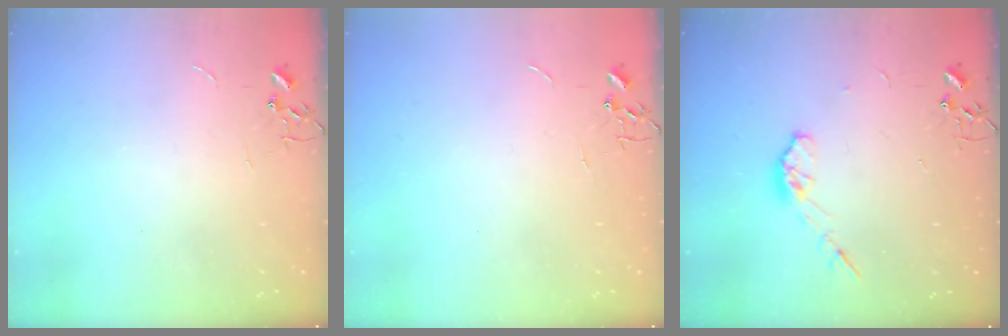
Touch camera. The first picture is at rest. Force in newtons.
{"total": 0.0}
{"total": 7.1, "press": 7.1, "slide": 0.5}